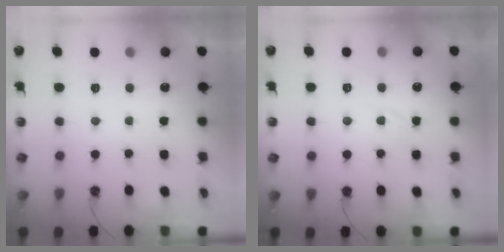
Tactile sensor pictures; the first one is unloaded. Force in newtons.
{"total": 1.5, "press": 1.5, "slide": 0.3}